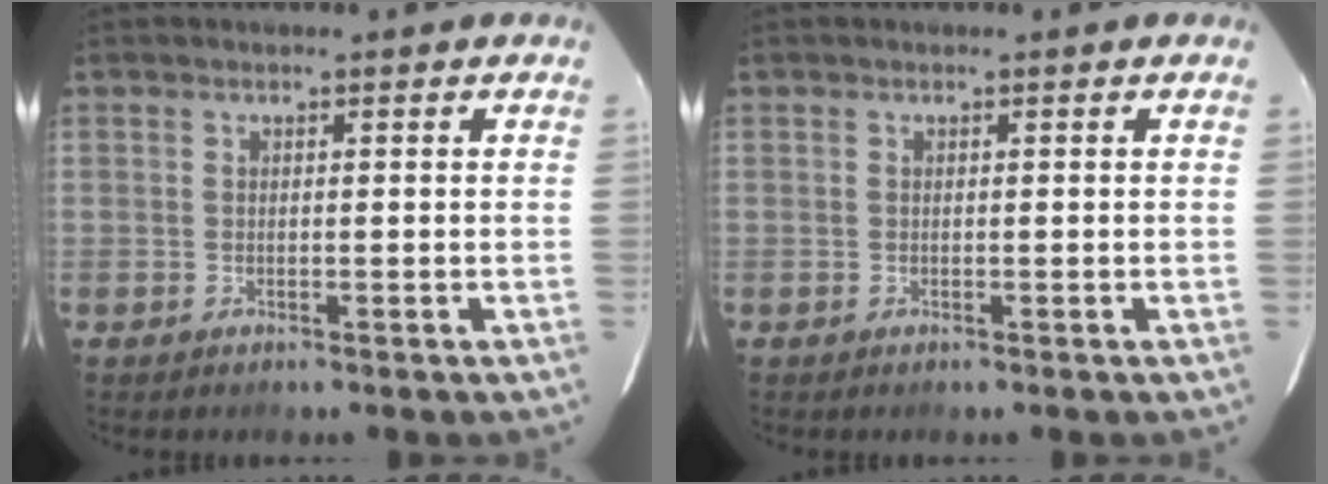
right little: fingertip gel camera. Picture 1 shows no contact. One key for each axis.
{"total": 0.0}